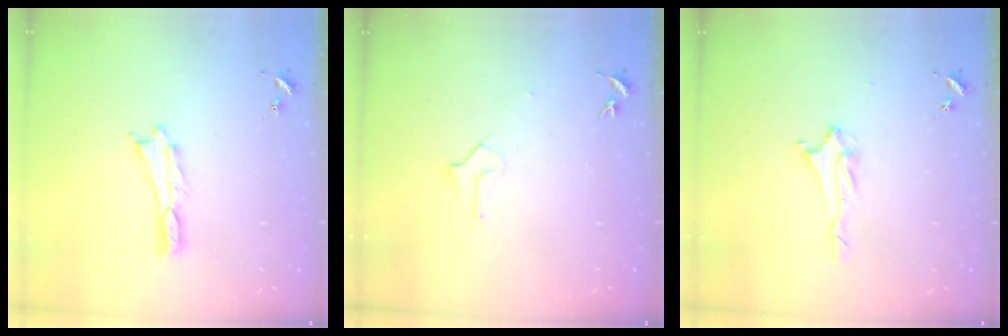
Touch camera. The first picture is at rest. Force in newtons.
{"total": 1.6, "press": 1.6, "slide": 0.1}
{"total": 2.0, "press": 2.0, "slide": 0.4}